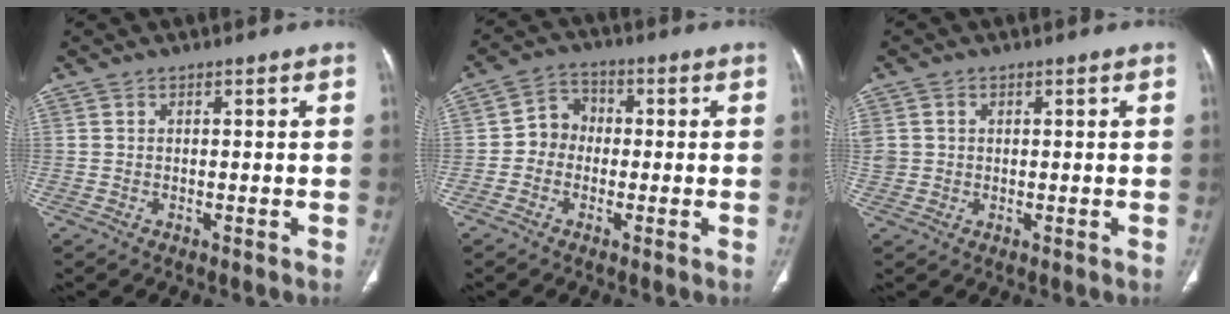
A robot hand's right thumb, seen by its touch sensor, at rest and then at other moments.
{"total": 5.5, "force": [-0.9, 4.9, 2.4], "torque": [-0.017, 0.022, -0.030]}
{"total": 4.0, "force": [0.8, 3.7, 1.5], "torque": [-0.036, 0.007, 0.024]}